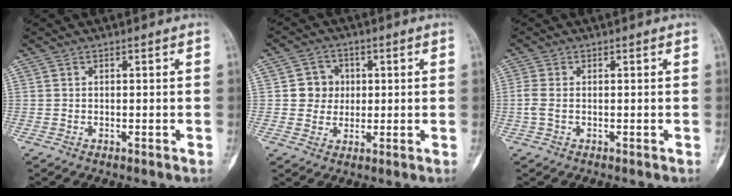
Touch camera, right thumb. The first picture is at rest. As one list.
[{"total": 4.7, "force": [0.5, 4.4, 1.6], "torque": [0.004, 0.007, 0.004]}, {"total": 2.4, "force": [-0.4, 1.3, 2.0], "torque": [-0.061, -0.001, -0.010]}]